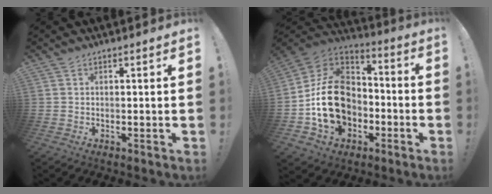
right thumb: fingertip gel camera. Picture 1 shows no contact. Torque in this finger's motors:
{"motor_torque": [2.31, 2.70, 1.59, -1.19, 0.20]}